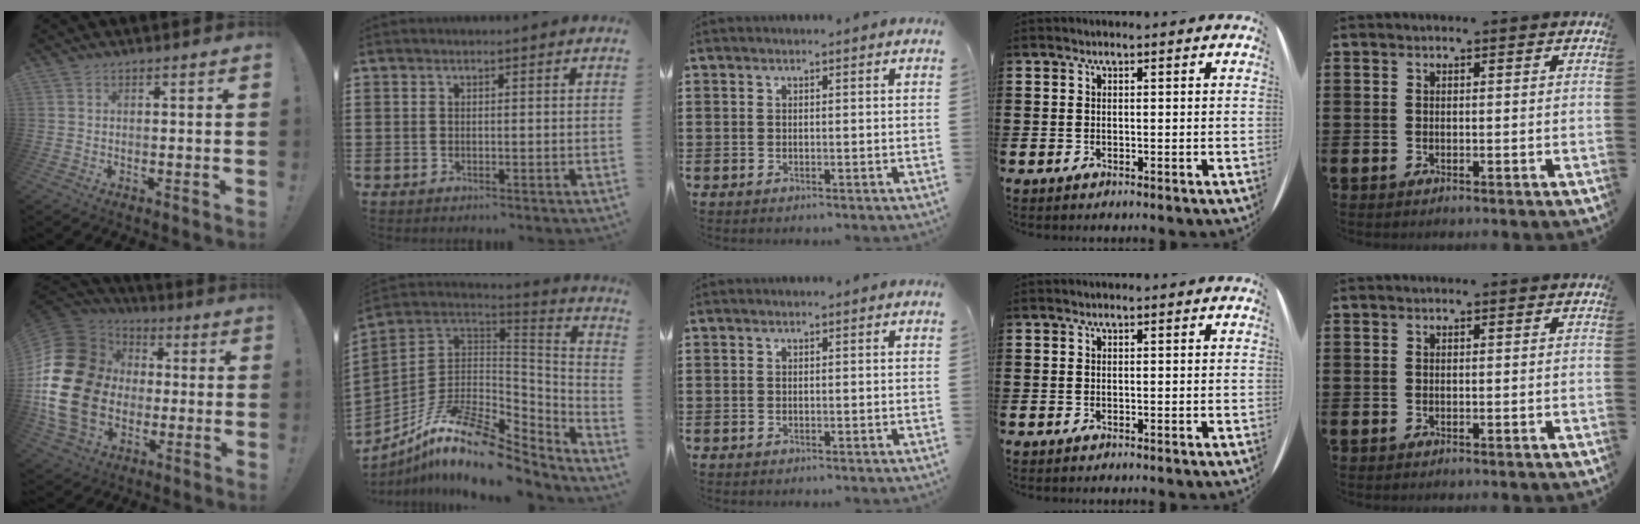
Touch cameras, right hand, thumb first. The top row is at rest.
{"thumb": {"total": 24.9, "force": [-1.5, 19.6, 15.2], "torque": [-0.308, 0.023, 0.004]}, "index": {"total": 14.9, "force": [-9.0, 6.2, 10.1], "torque": [-0.208, 0.027, -0.161]}}